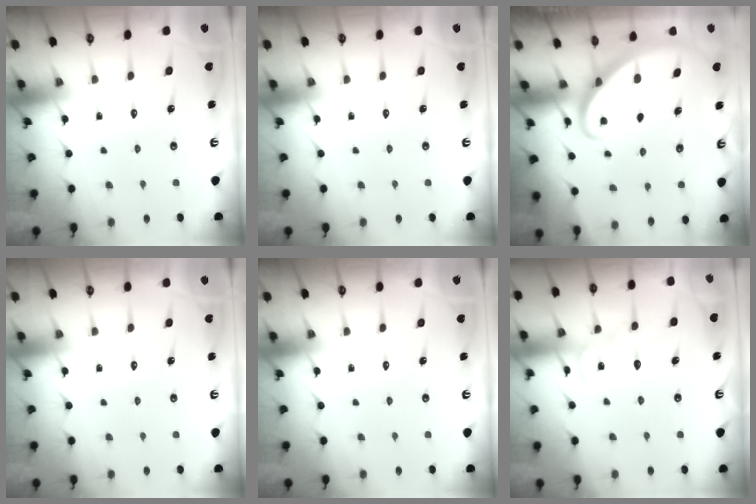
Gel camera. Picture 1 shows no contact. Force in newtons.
{"total": 0.0}
{"total": 2.8, "press": 2.8, "slide": 0.2}
{"total": 0.0}
{"total": 0.0}
{"total": 8.3, "press": 8.3, "slide": 0.7}